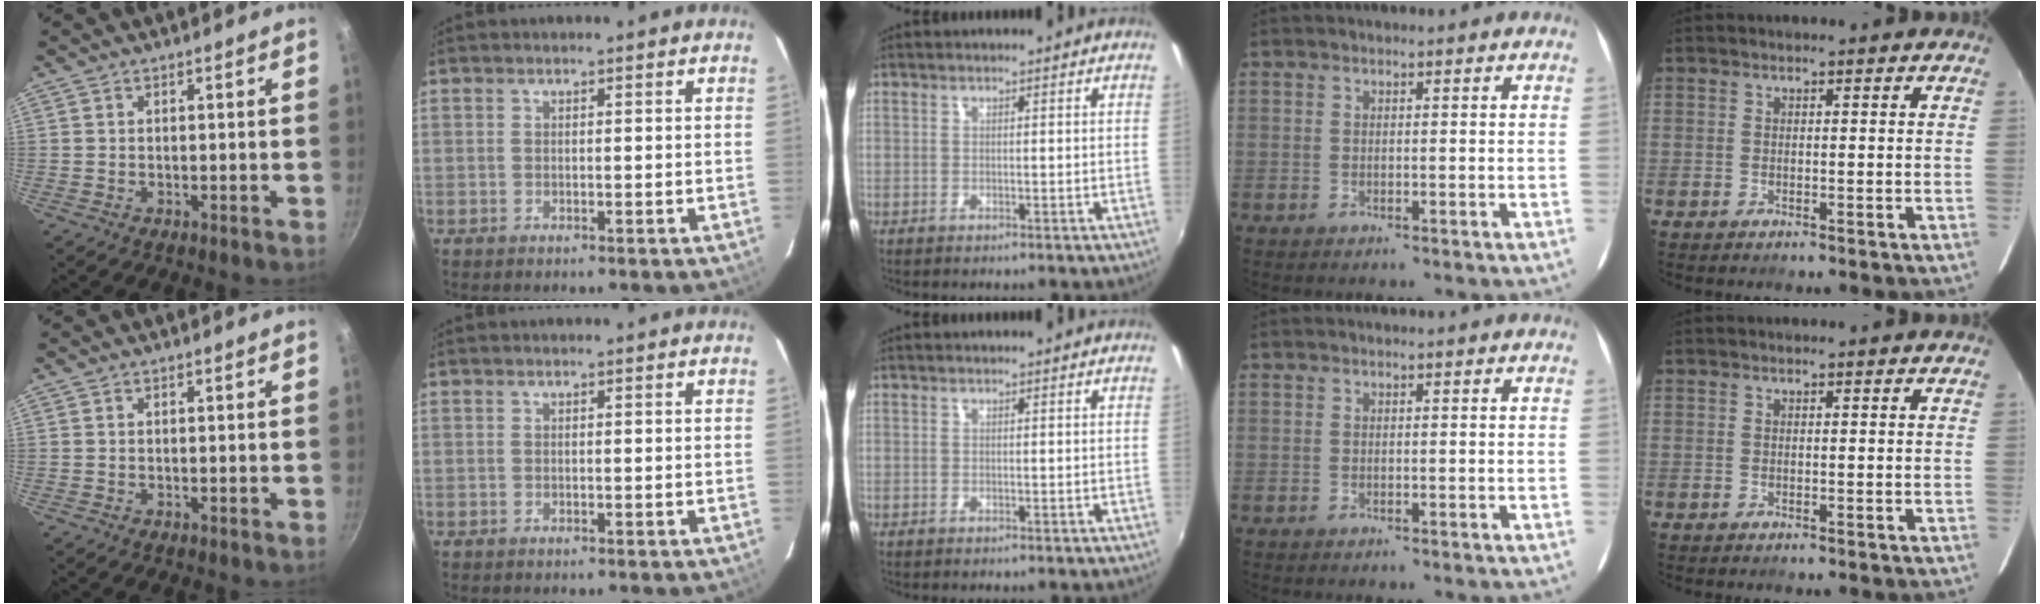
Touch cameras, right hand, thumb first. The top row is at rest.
{}